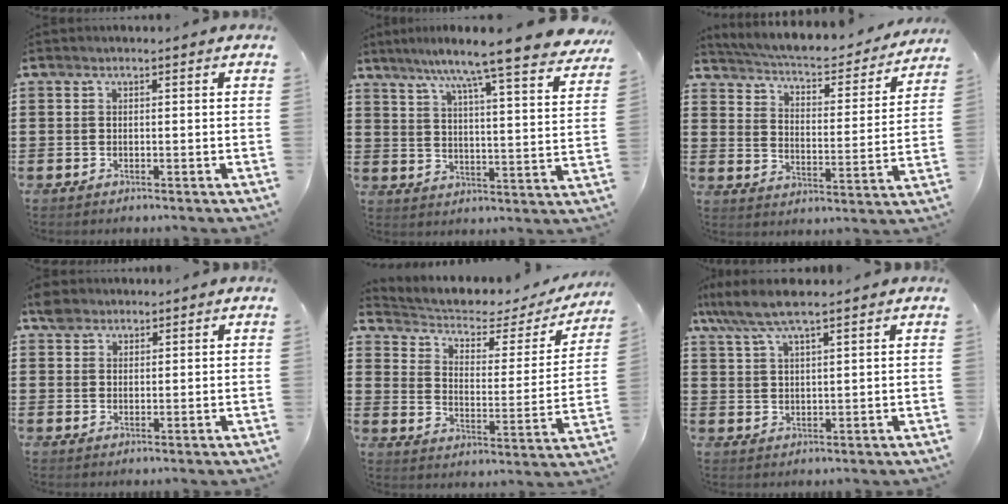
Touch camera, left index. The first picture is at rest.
{"total": 9.1, "force": [7.8, -1.0, 4.5], "torque": [-0.102, -0.059, 0.121]}
{"total": 4.3, "force": [4.1, 0.3, 1.3], "torque": [-0.052, -0.036, 0.062]}
{"total": 2.9, "force": [2.3, 1.7, 0.6], "torque": [-0.012, 0.004, 0.043]}
{"total": 3.4, "force": [2.4, 1.7, 1.8], "torque": [-0.050, -0.019, 0.032]}
{"total": 6.3, "force": [5.0, 1.0, 3.6], "torque": [-0.085, -0.007, 0.091]}